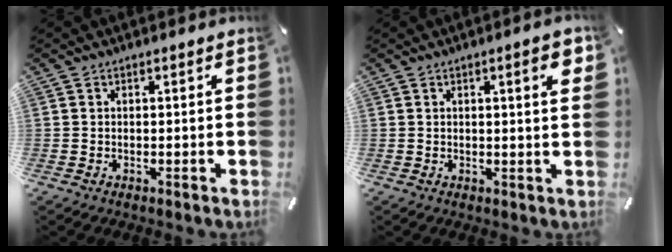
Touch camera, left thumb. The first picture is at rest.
{"total": 4.9, "force": [1.6, 0.9, 4.5], "torque": [-0.064, -0.006, 0.020]}